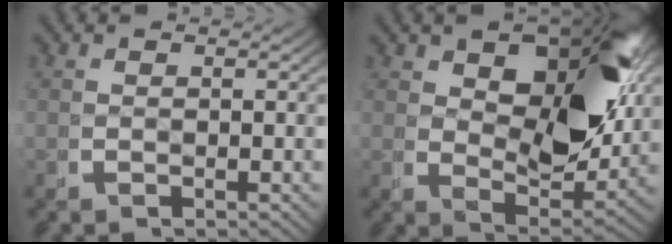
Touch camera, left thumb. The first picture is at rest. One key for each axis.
{"total": 11.4, "fx": 2.7, "fy": 5.7, "fz": 9.4, "tx": -0.140, "ty": -0.032, "tz": 0.060}